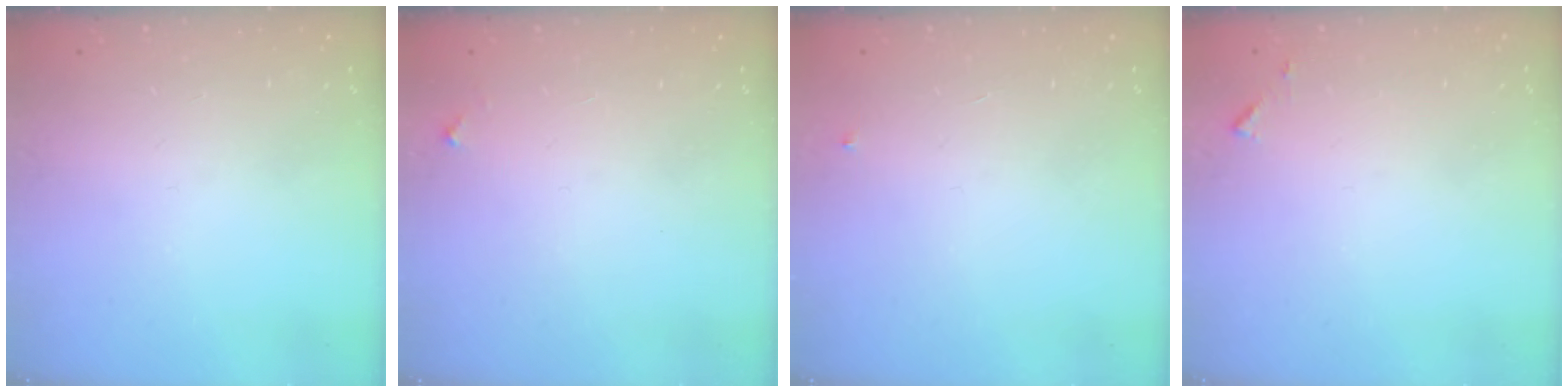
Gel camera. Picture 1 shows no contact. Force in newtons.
{"total": 3.5, "press": 3.5, "slide": 0.3}
{"total": 3.0, "press": 2.9, "slide": 0.4}
{"total": 4.5, "press": 4.4, "slide": 0.4}